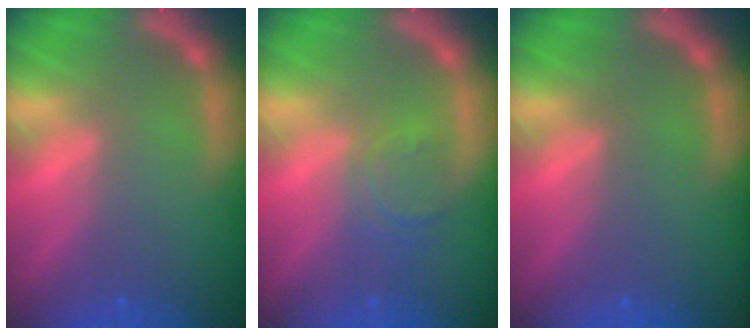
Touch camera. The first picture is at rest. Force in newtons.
{"total": 3.0}
{"total": 0.0}